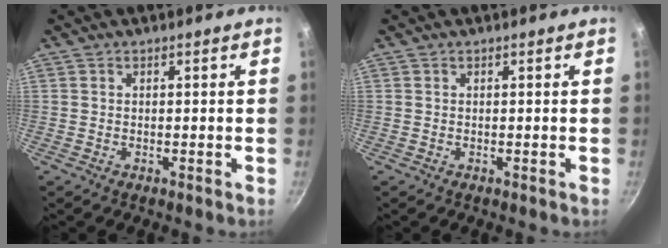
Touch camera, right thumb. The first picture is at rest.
{"total": 0.0}